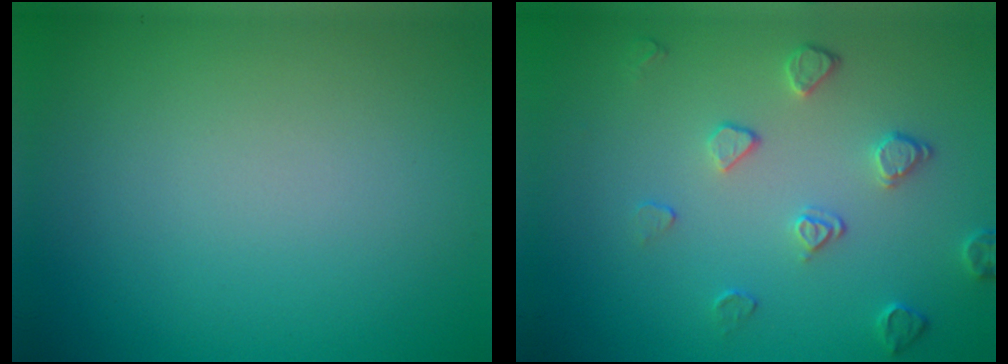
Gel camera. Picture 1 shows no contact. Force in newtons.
{"total": 2.1, "press": 1.4, "slide": 1.5}